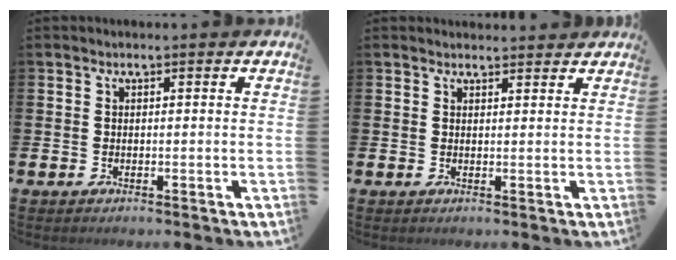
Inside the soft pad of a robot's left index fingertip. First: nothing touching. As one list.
[{"total": 1.6, "force": [1.6, 0.3, 0.0], "torque": [0.008, -0.007, 0.026]}]